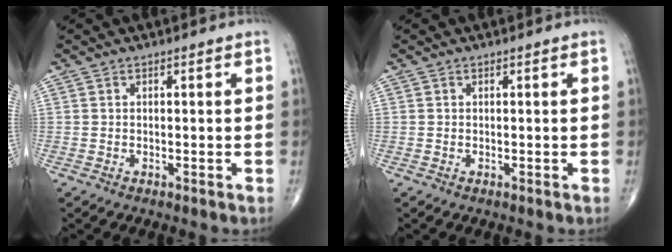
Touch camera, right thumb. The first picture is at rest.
{"total": 0.0}